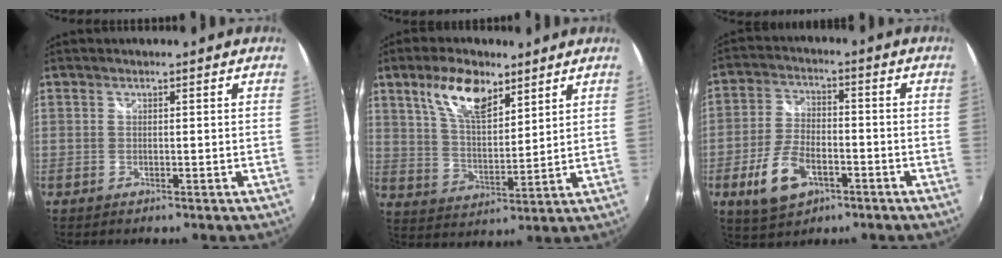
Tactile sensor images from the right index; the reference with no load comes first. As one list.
[{"total": 11.0, "force": [6.7, 4.8, 7.3], "torque": [-0.129, 0.010, 0.130]}, {"total": 10.5, "force": [-4.7, 5.7, 7.4], "torque": [-0.162, -0.001, -0.078]}]